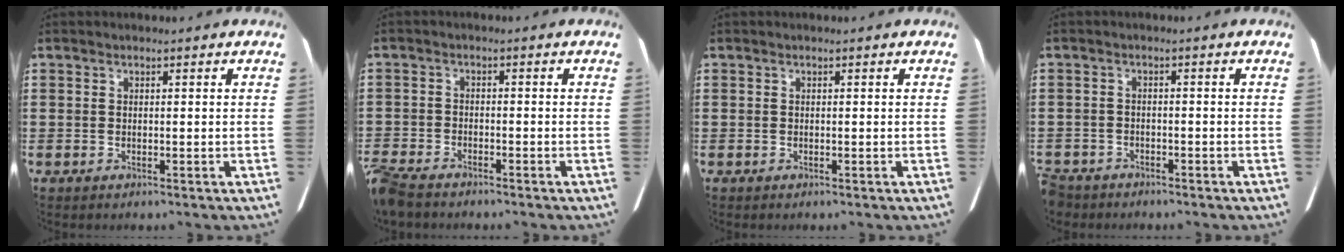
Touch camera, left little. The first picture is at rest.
{"total": 2.8, "force": [-2.6, 0.5, 0.7], "torque": [-0.035, -0.005, -0.061]}
{"total": 0.0}
{"total": 1.9, "force": [-1.9, 0.3, -0.1], "torque": [-0.003, 0.000, -0.043]}